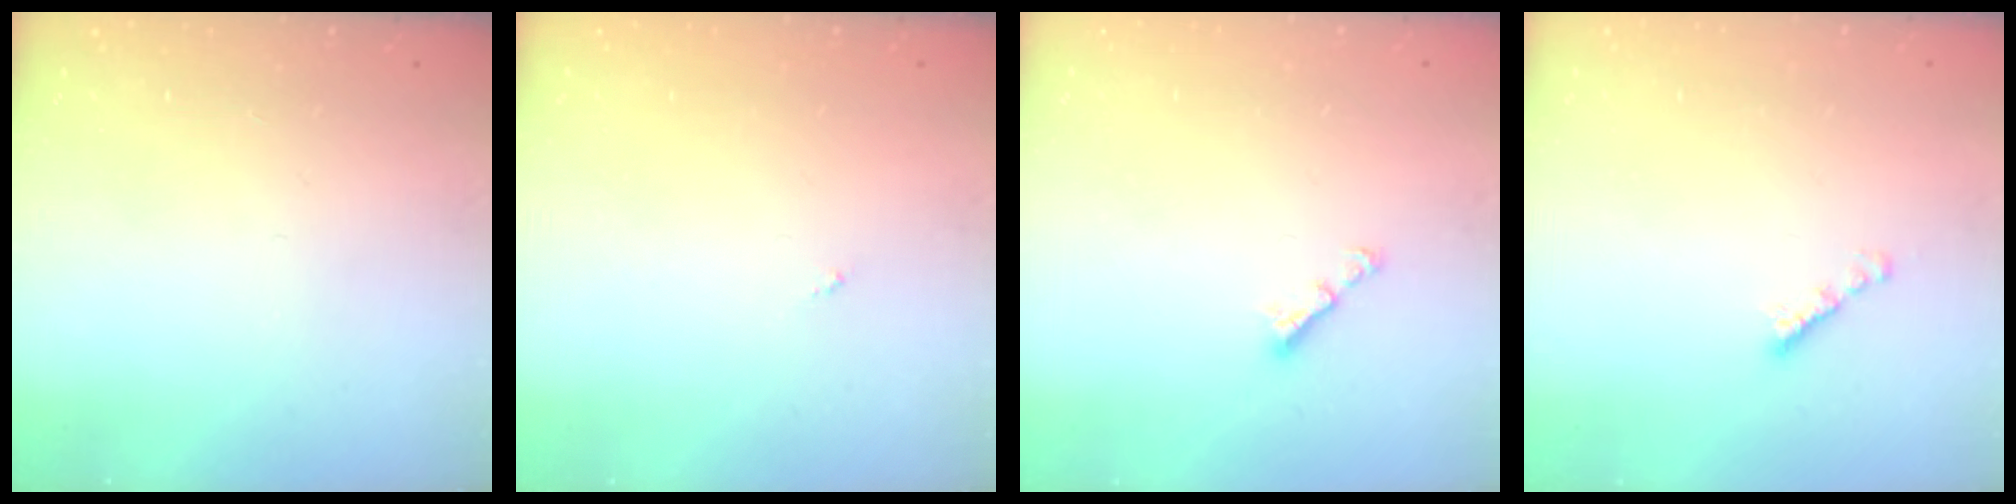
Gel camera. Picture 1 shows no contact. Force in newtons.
{"total": 0.0}
{"total": 2.8, "press": 2.7, "slide": 0.5}
{"total": 2.1, "press": 2.0, "slide": 0.7}